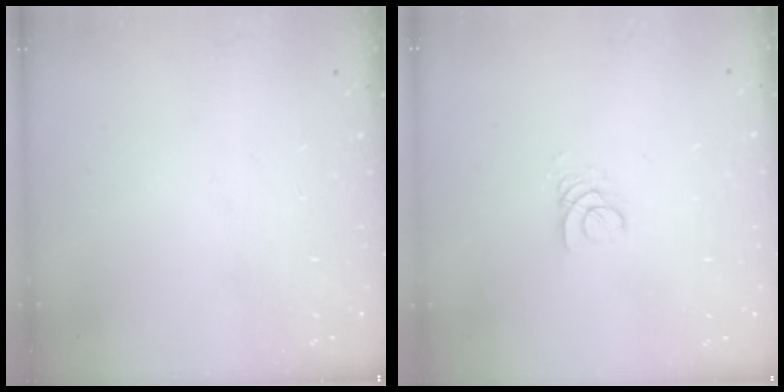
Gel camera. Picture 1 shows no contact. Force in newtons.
{"total": 2.6, "press": 2.6, "slide": 0.2}